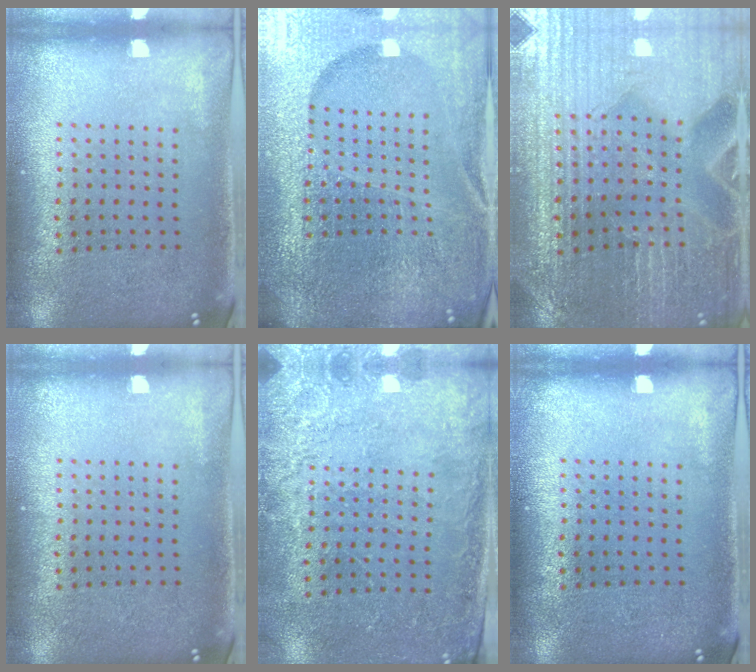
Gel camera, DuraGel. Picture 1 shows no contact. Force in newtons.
{"total": 6.3, "press": 5.5, "slide": 3.0}
{"total": 3.5, "press": 3.5, "slide": 0.3}
{"total": 0.0}
{"total": 2.5, "press": 2.3, "slide": 0.8}
{"total": 0.0}